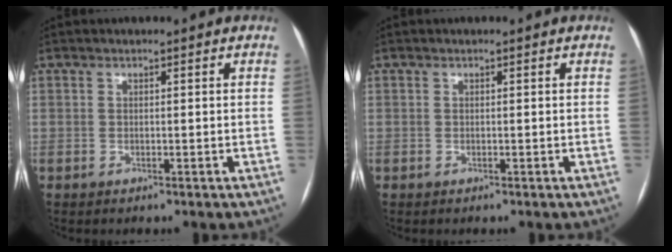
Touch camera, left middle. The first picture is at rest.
{"total": 0.0}